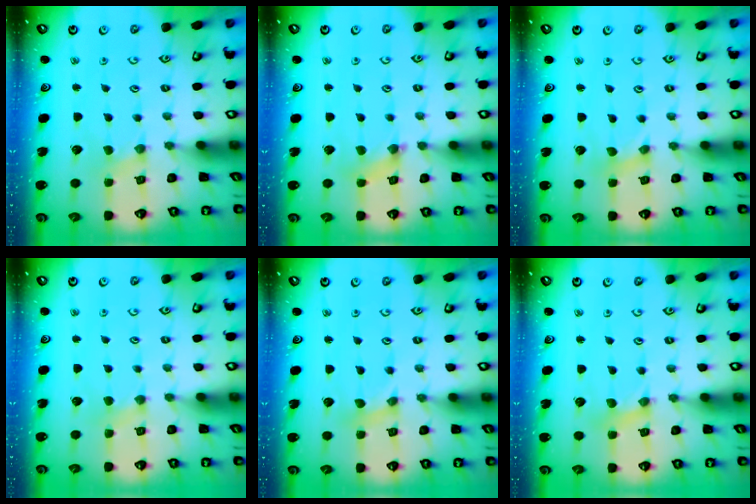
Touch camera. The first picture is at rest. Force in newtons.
{"total": 1.5, "press": 1.5, "slide": 0.2}
{"total": 0.0}
{"total": 1.2, "press": 1.1, "slide": 0.3}
{"total": 1.7, "press": 1.7, "slide": 0.3}
{"total": 1.9, "press": 1.9, "slide": 0.3}